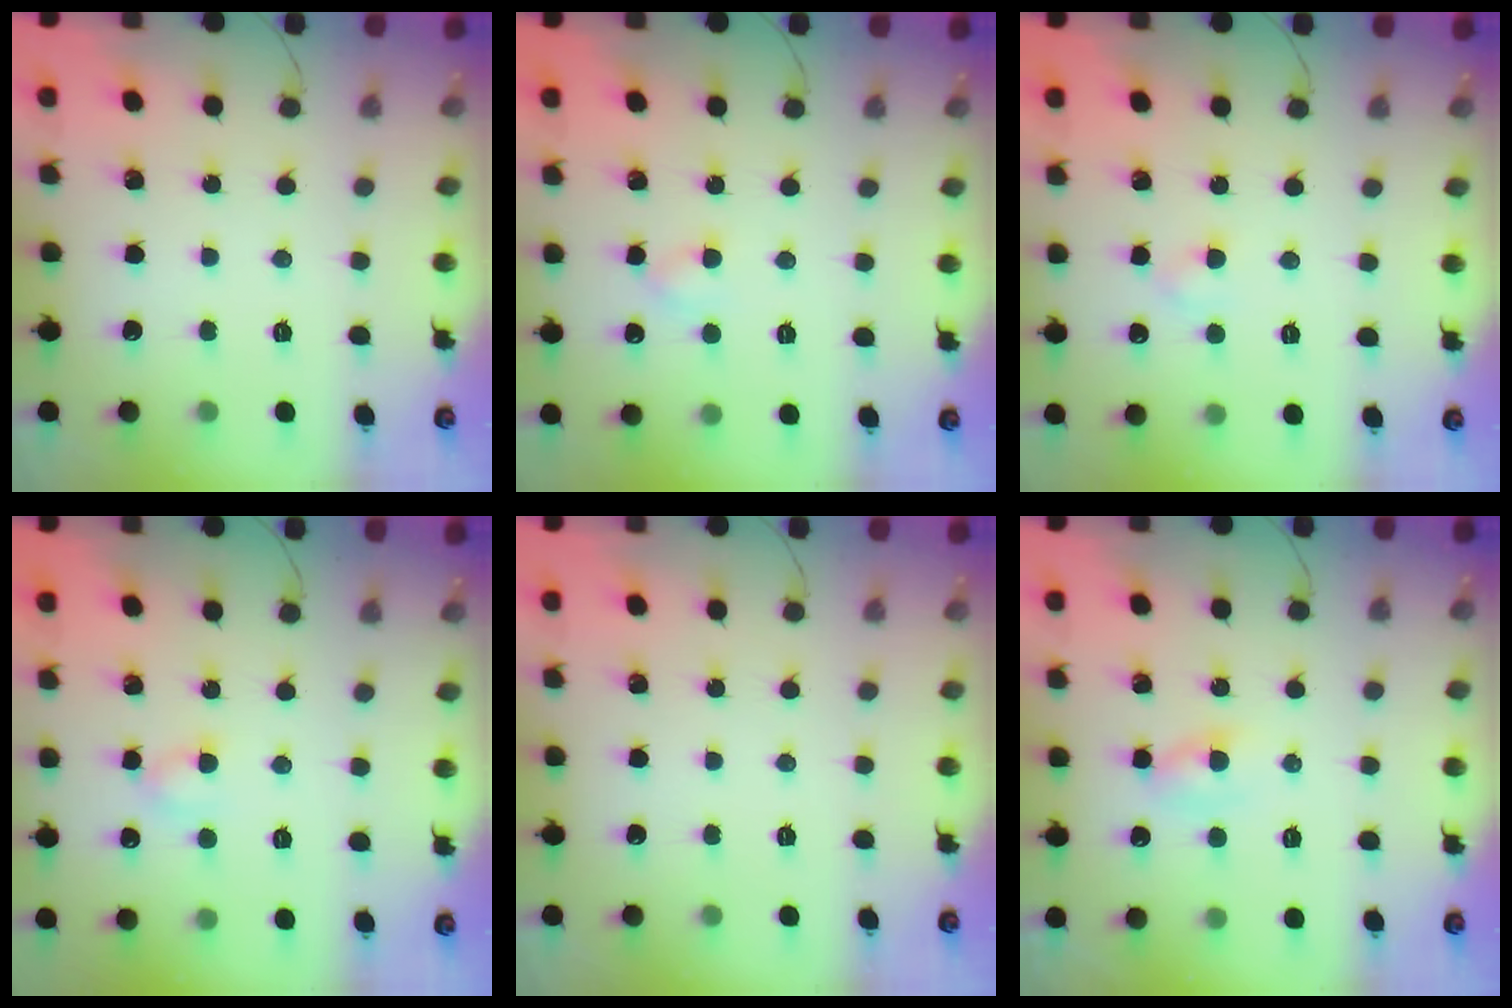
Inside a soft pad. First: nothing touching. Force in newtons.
{"total": 2.7, "press": 2.5, "slide": 1.1}
{"total": 2.0, "press": 1.9, "slide": 0.8}
{"total": 3.3, "press": 3.1, "slide": 1.1}
{"total": 0.0}
{"total": 2.3, "press": 2.1, "slide": 0.9}